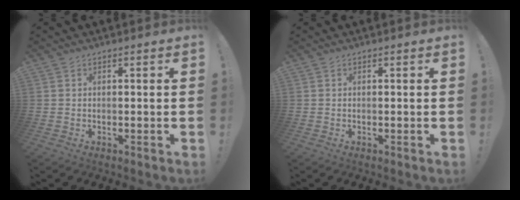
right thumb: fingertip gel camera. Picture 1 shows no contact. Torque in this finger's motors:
{"motor_torque": [0.03, 0.11, -0.19, 0.10, 0.02]}